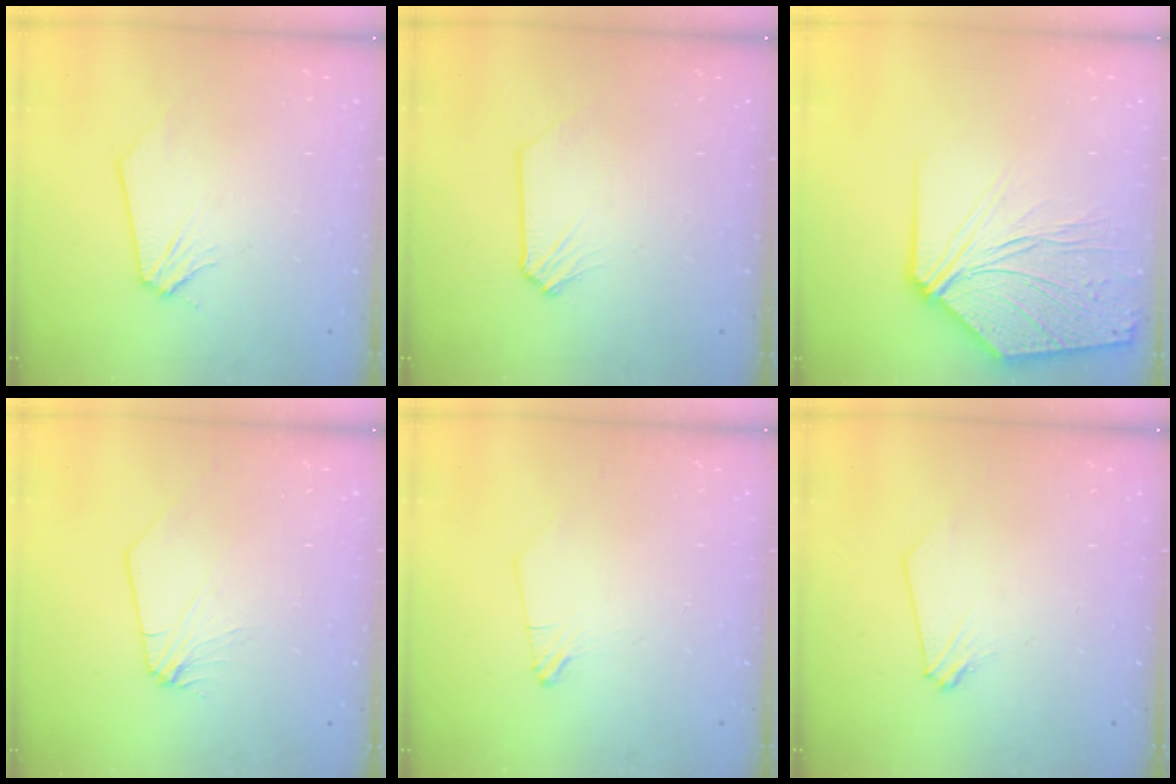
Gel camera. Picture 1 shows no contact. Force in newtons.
{"total": 0.6, "press": 0.6, "slide": 0.0}
{"total": 16.6, "press": 16.4, "slide": 2.8}
{"total": 1.6, "press": 1.5, "slide": 0.4}
{"total": 1.0, "press": 1.0, "slide": 0.1}
{"total": 0.0}